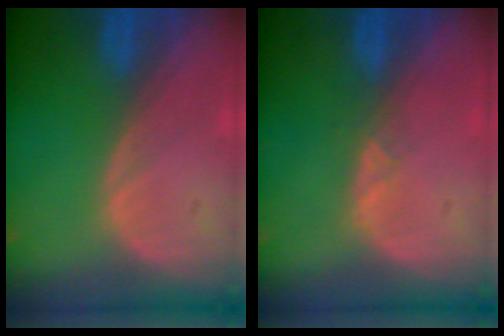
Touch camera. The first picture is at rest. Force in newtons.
{"total": 1.4, "press": 1.2, "slide": 0.8}